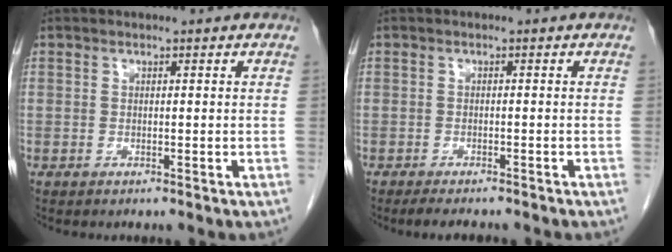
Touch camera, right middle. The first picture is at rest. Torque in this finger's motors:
{"motor_torque": [0.34, -0.20, 0.02, 0.01]}